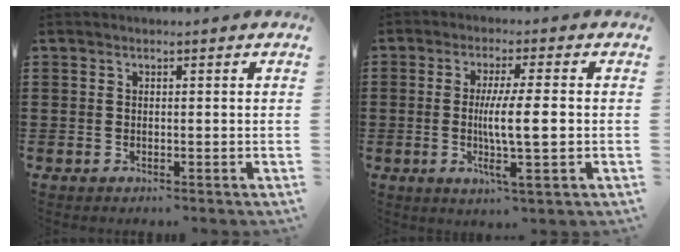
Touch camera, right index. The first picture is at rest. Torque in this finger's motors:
{"motor_torque": [0.54, -0.12, 0.45, 0.21]}